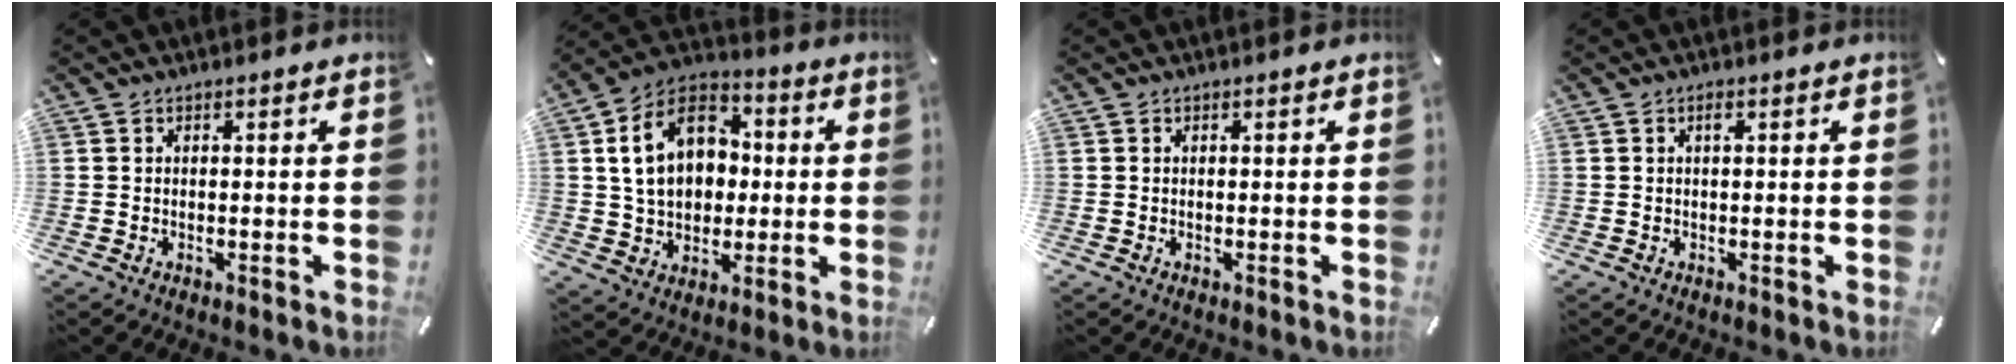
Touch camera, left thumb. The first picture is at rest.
{"total": 15.4, "force": [2.5, 12.1, 9.1], "torque": [-0.182, 0.006, 0.046]}
{"total": 0.0}
{"total": 1.0, "force": [0.3, 0.3, 0.9], "torque": [-0.019, 0.004, 0.004]}